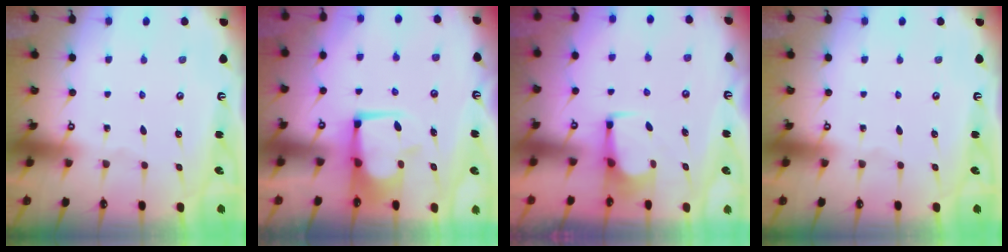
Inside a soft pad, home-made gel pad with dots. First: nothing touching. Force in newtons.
{"total": 2.9, "press": 2.8, "slide": 0.8}
{"total": 2.7, "press": 2.7, "slide": 0.4}
{"total": 0.0}